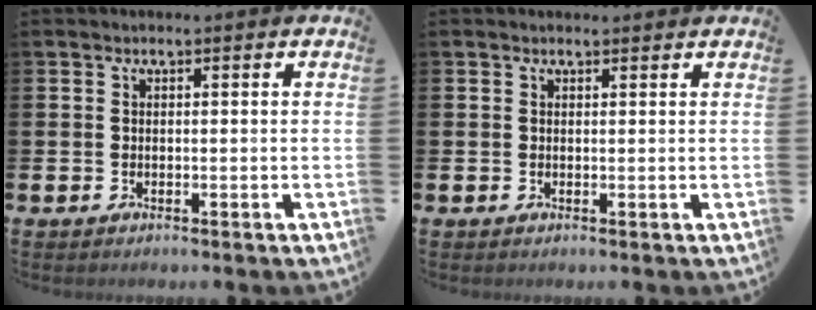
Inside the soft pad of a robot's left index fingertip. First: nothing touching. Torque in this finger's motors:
{"motor_torque": [0.14, -0.14, 0.05, -0.02]}